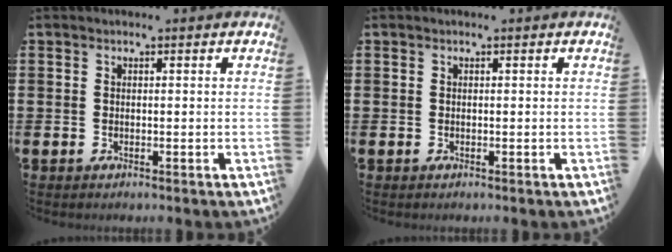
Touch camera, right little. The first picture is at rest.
{"total": 0.0}